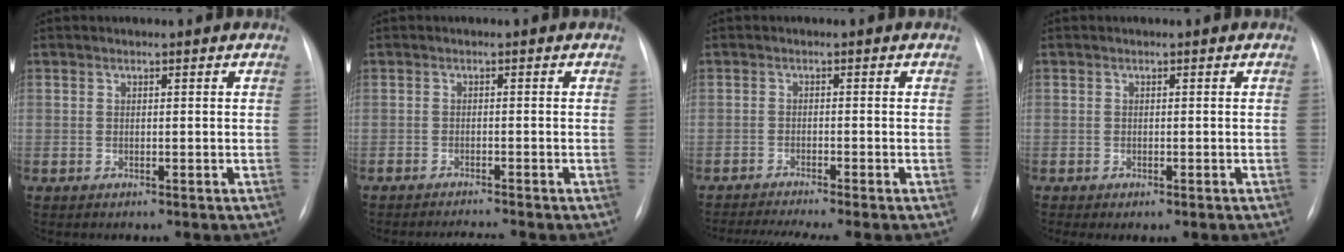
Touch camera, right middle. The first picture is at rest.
{"total": 3.1, "force": [-2.8, -0.8, 1.0], "torque": [-0.015, -0.006, -0.042]}
{"total": 7.7, "force": [-6.5, -0.8, 4.0], "torque": [-0.052, -0.014, -0.102]}
{"total": 1.7, "force": [-1.2, 0.4, 1.1], "torque": [-0.015, -0.007, -0.014]}